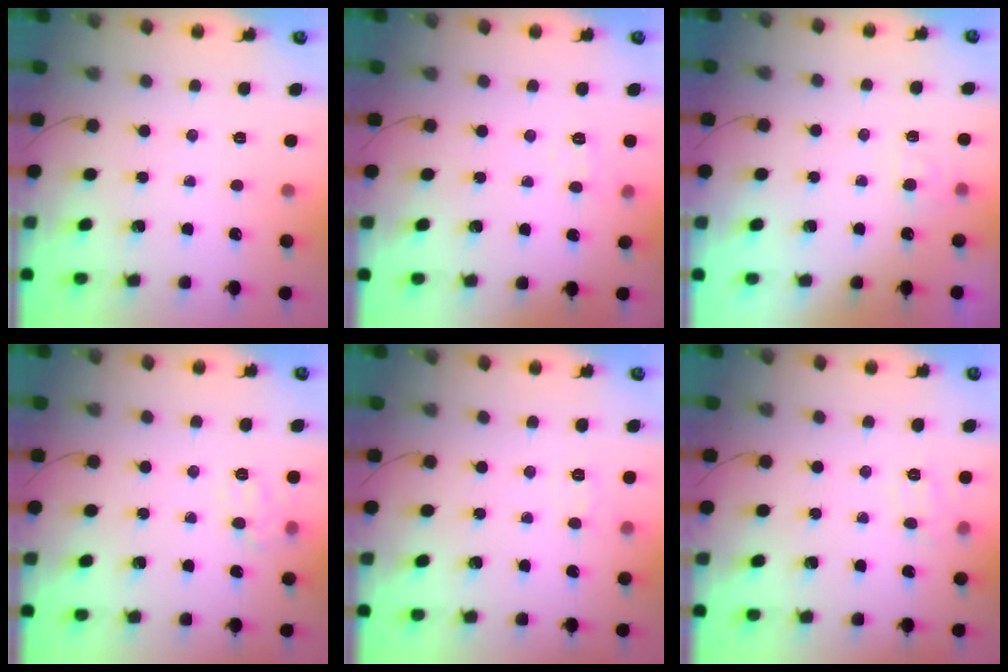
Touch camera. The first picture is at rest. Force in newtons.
{"total": 4.4, "press": 4.1, "slide": 1.6}
{"total": 2.5, "press": 2.1, "slide": 1.5}
{"total": 7.2, "press": 7.1, "slide": 1.1}
{"total": 4.4, "press": 4.2, "slide": 1.4}
{"total": 6.7, "press": 6.6, "slide": 1.2}